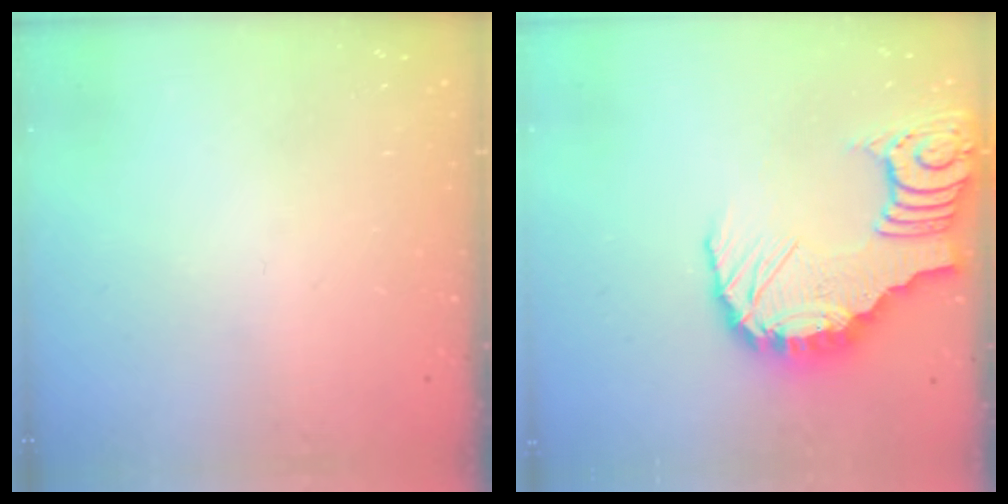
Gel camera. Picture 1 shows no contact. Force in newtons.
{"total": 13.9, "press": 13.8, "slide": 1.7}